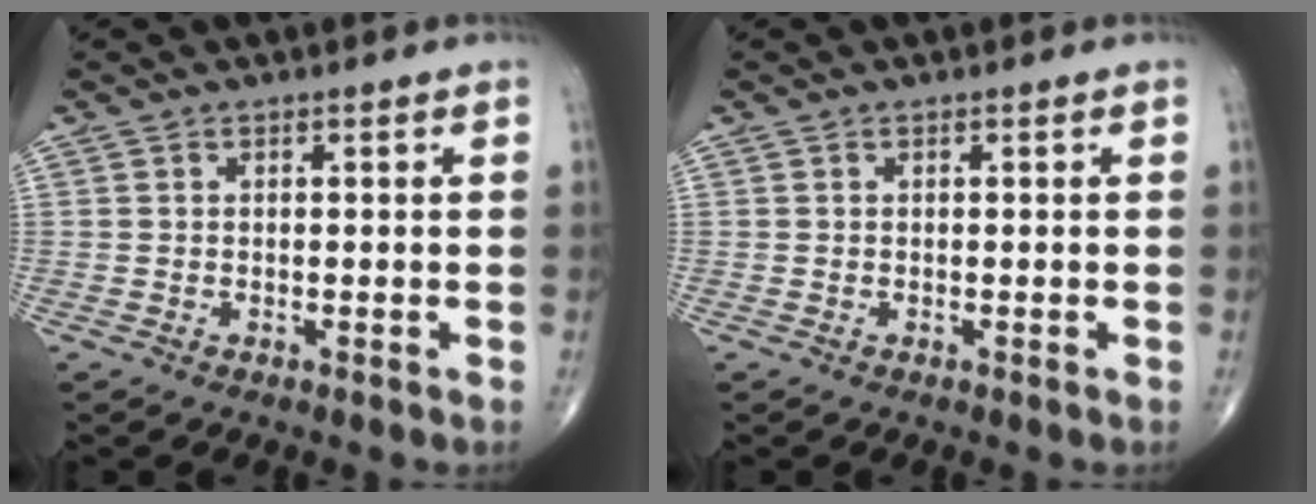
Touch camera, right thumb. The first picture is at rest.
{"total": 0.0}